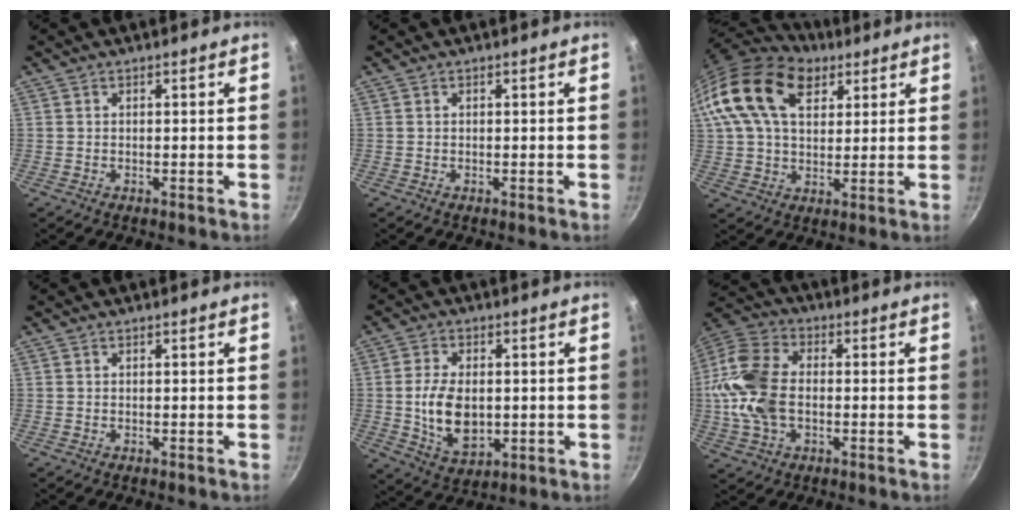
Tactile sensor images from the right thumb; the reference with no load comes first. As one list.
[{"total": 0.0}, {"total": 18.3, "force": [8.7, 11.0, 11.8], "torque": [-0.201, -0.009, 0.150]}, {"total": 0.0}, {"total": 10.9, "force": [-0.2, 6.7, 8.5], "torque": [-0.143, -0.010, 0.004]}, {"total": 15.2, "force": [-1.0, 10.0, 11.4], "torque": [-0.221, 0.025, -0.033]}]